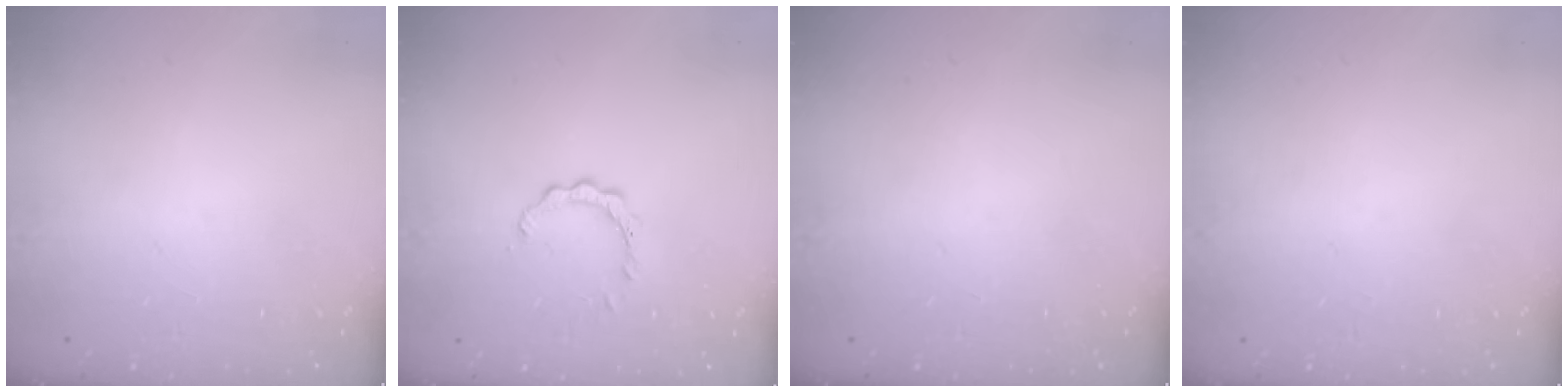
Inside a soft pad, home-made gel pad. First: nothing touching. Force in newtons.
{"total": 2.6, "press": 2.6, "slide": 0.2}
{"total": 0.0}
{"total": 1.7, "press": 1.7, "slide": 0.1}